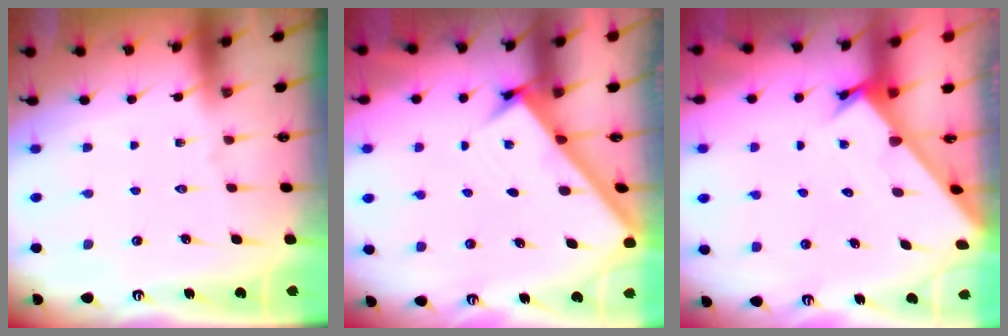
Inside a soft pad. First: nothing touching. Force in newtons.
{"total": 2.9, "press": 2.9, "slide": 0.4}
{"total": 2.2, "press": 2.2, "slide": 0.2}